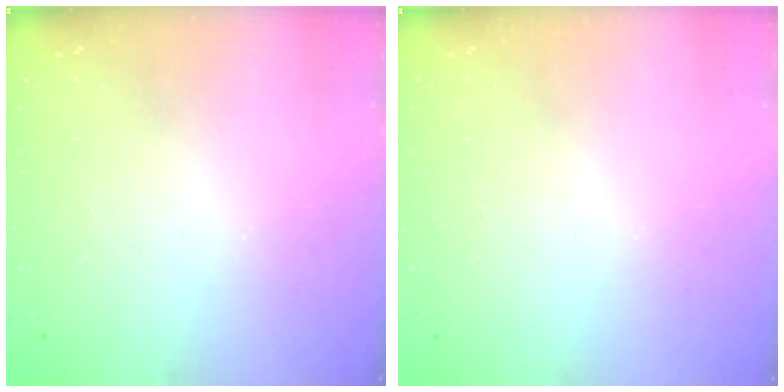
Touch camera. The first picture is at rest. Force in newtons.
{"total": 0.0}